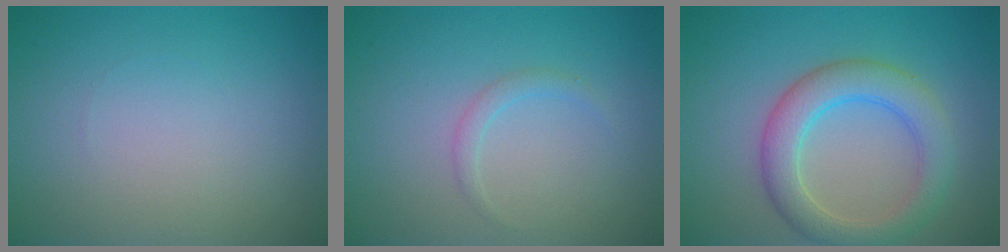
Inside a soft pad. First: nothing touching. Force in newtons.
{"total": 1.0, "press": 1.0, "slide": 0.1}
{"total": 4.9, "press": 4.9, "slide": 0.2}